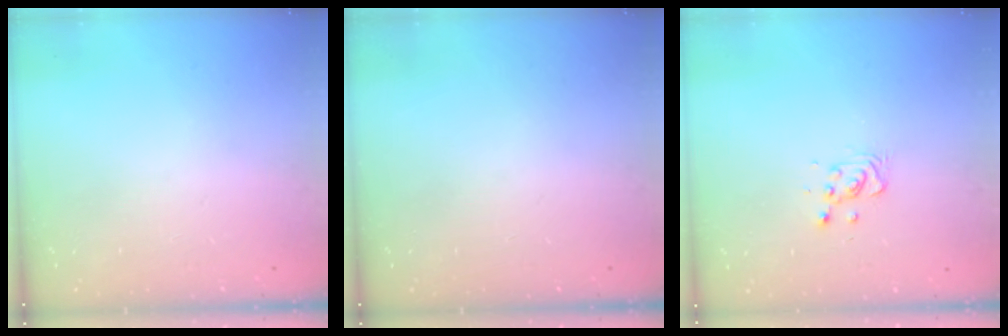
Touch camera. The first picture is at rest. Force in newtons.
{"total": 0.0}
{"total": 5.4, "press": 5.3, "slide": 1.2}